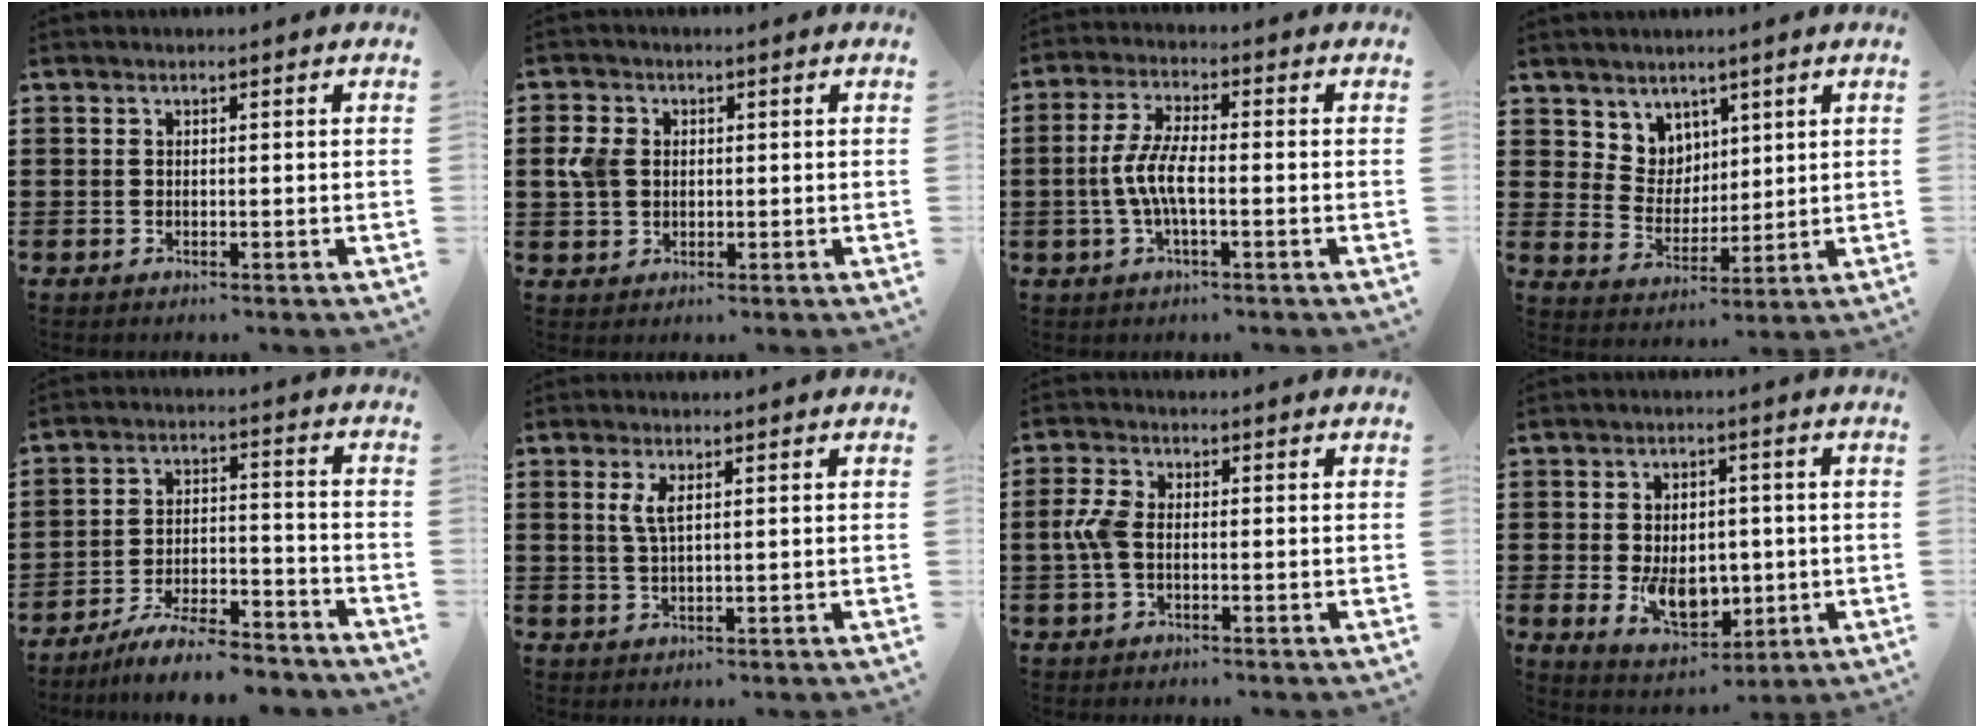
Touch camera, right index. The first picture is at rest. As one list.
[{"total": 4.2, "force": [0.5, 3.3, 2.6], "torque": [-0.082, 0.005, -0.001]}, {"total": 5.8, "force": [-1.4, 1.6, 5.4], "torque": [-0.130, -0.008, -0.036]}, {"total": 5.6, "force": [3.8, 4.1, -0.2], "torque": [-0.028, -0.005, 0.074]}, {"total": 7.9, "force": [-7.2, 1.0, 3.1], "torque": [-0.061, 0.013, -0.138]}, {"total": 2.9, "force": [1.0, 0.8, 2.6], "torque": [-0.055, 0.004, 0.016]}, {"total": 4.2, "force": [-0.6, 2.2, 3.5], "torque": [-0.094, -0.005, -0.019]}, {"total": 8.0, "force": [-1.1, 5.5, 5.7], "torque": [-0.093, 0.004, -0.020]}]